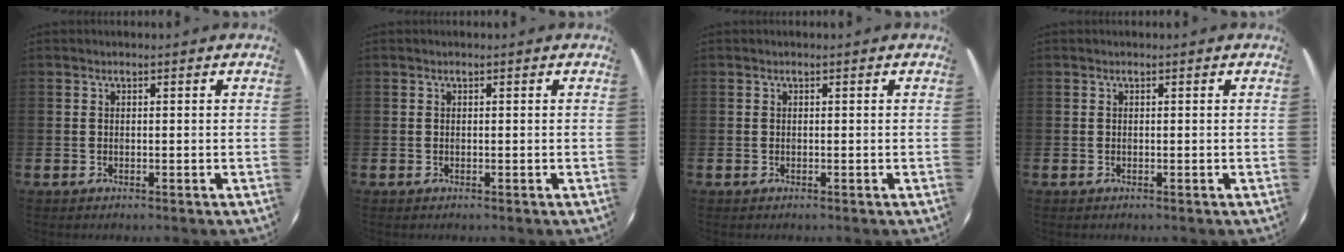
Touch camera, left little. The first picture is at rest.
{"total": 0.0}
{"total": 0.0}
{"total": 0.0}